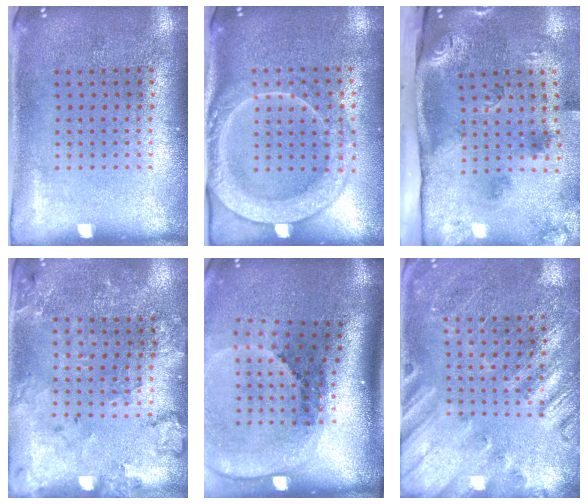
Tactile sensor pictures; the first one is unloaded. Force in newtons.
{"total": 2.3, "press": 2.2, "slide": 0.9}
{"total": 3.5, "press": 2.2, "slide": 2.8}
{"total": 1.7, "press": 1.7, "slide": 0.2}
{"total": 2.8, "press": 1.9, "slide": 2.1}
{"total": 2.3, "press": 2.2, "slide": 0.6}